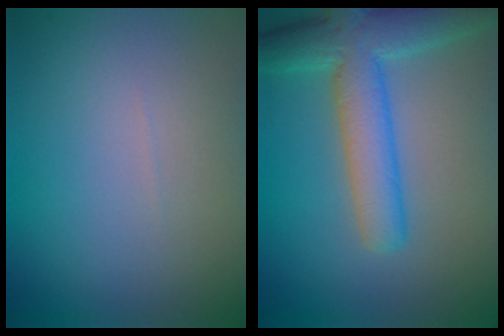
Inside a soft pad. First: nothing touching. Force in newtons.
{"total": 6.5, "press": 6.5, "slide": 0.2}